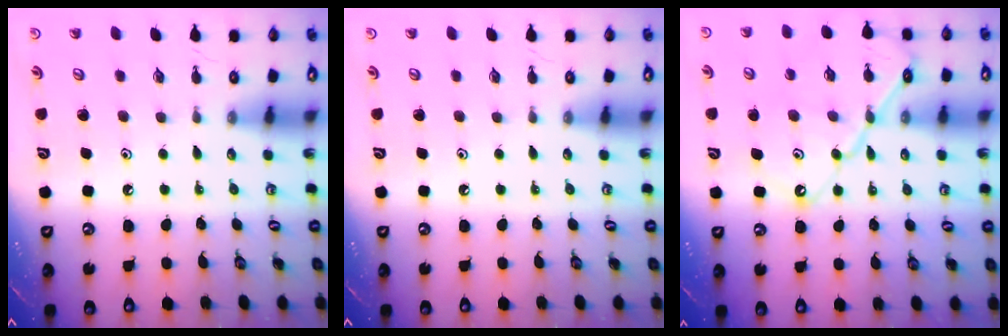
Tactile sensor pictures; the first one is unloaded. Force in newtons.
{"total": 0.0}
{"total": 12.8, "press": 12.7, "slide": 1.2}